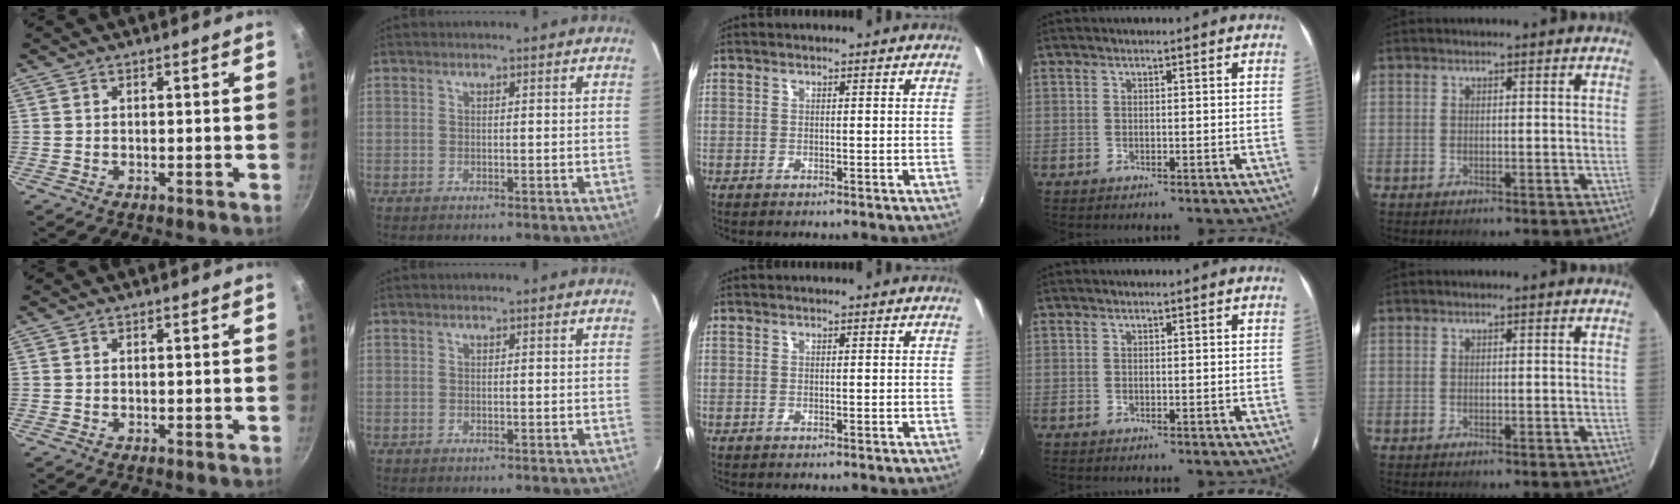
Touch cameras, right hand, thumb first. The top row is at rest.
{}